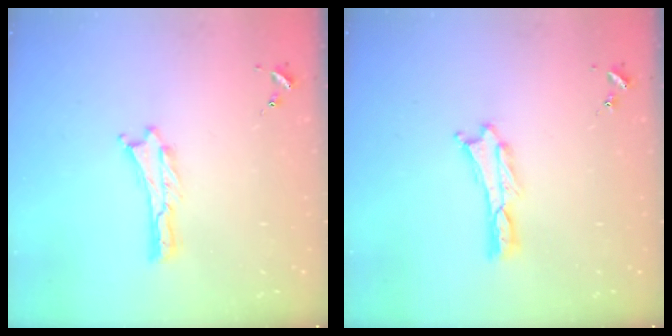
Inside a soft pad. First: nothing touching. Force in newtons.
{"total": 0.0}